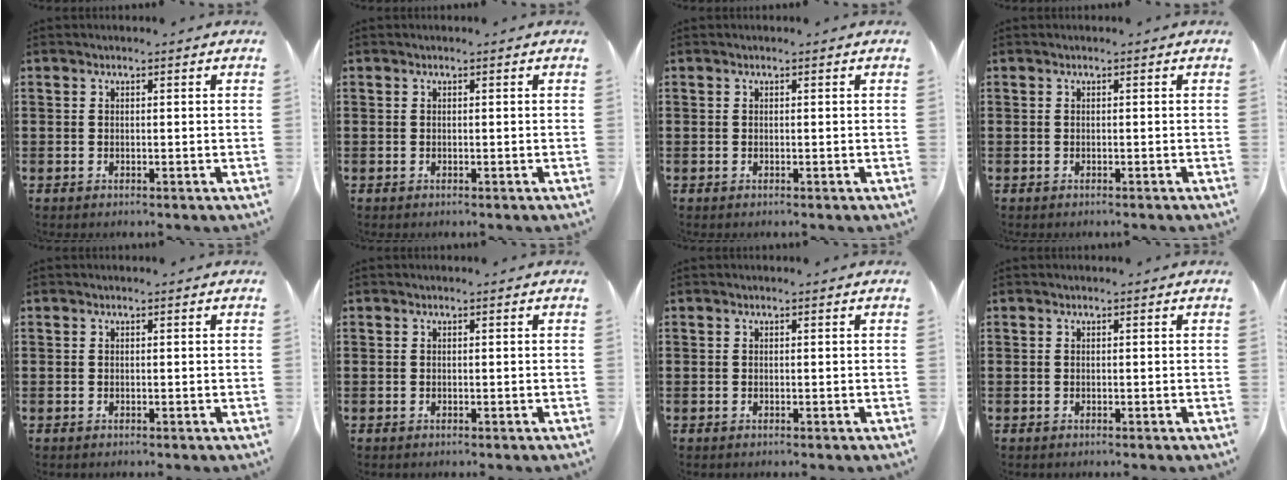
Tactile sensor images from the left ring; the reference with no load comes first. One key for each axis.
{"total": 0.0}
{"total": 0.0}
{"total": 0.0}
{"total": 0.0}
{"total": 0.0}
{"total": 0.0}
{"total": 0.0}